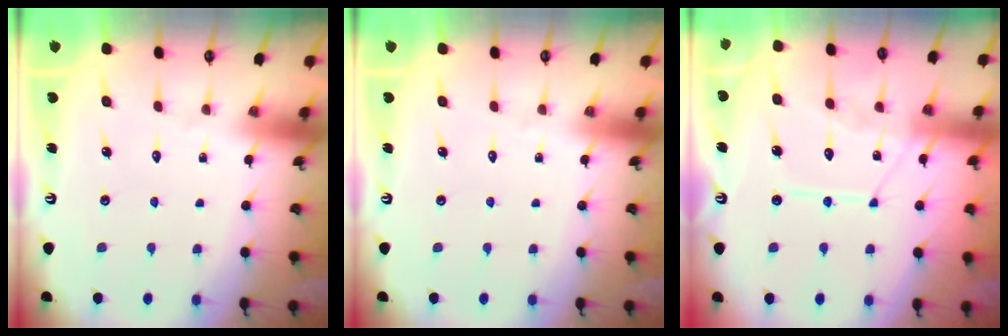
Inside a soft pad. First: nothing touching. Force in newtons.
{"total": 0.0}
{"total": 11.6, "press": 11.6, "slide": 1.2}